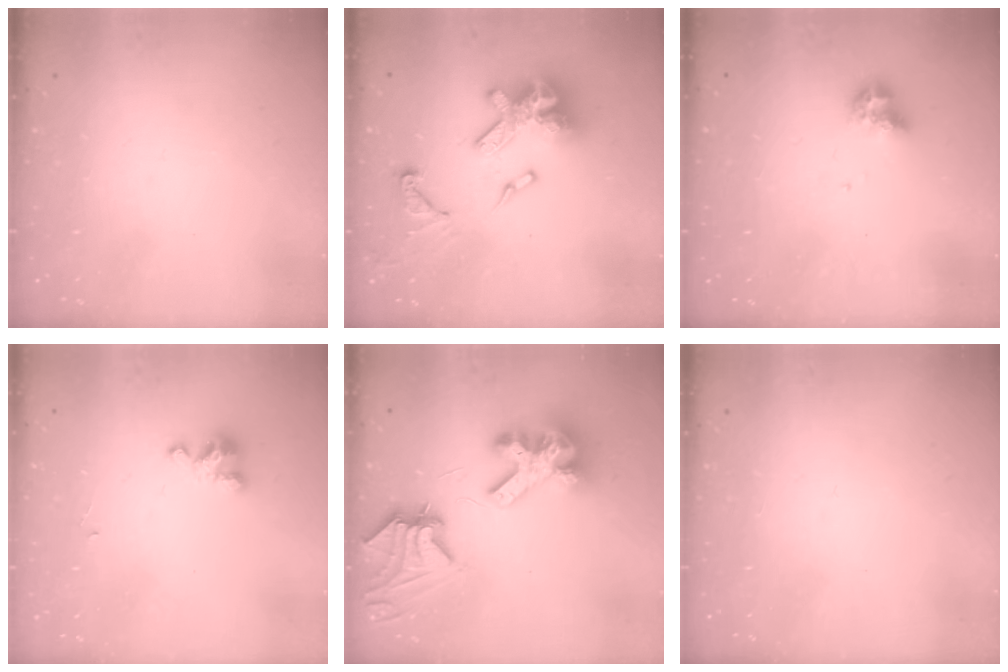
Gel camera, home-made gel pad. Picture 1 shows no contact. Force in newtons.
{"total": 17.8, "press": 17.7, "slide": 1.7}
{"total": 7.8, "press": 7.7, "slide": 0.6}
{"total": 3.2, "press": 3.2, "slide": 0.3}
{"total": 12.4, "press": 12.3, "slide": 1.4}
{"total": 0.0}